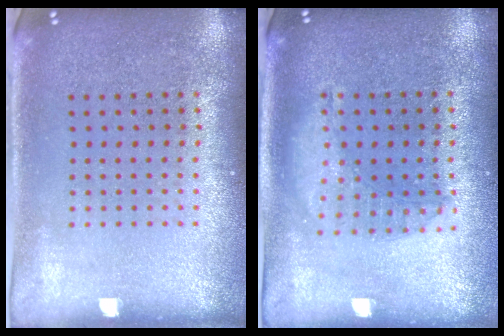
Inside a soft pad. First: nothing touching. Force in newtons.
{"total": 1.4, "press": 1.3, "slide": 0.4}